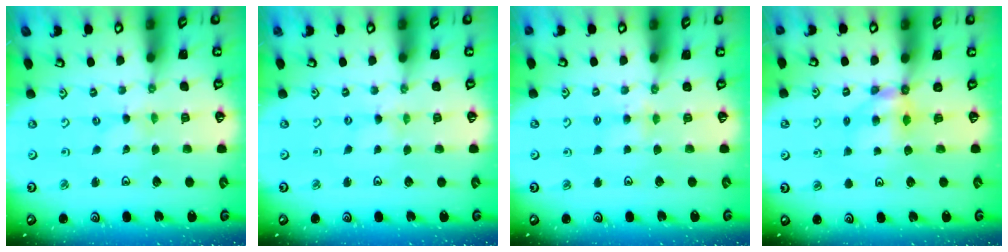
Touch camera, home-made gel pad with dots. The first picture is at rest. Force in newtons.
{"total": 0.0}
{"total": 3.8, "press": 3.7, "slide": 0.6}
{"total": 5.9, "press": 5.9, "slide": 0.4}